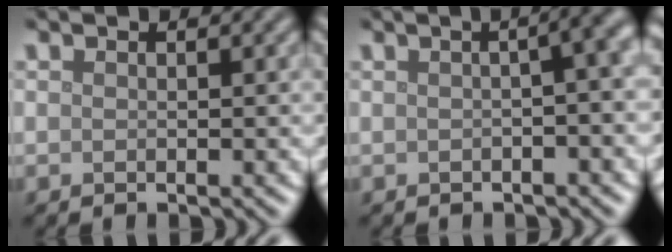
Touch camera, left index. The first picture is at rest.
{"total": 6.9, "force": [0.8, 2.9, 6.2], "torque": [-0.028, 0.029, -0.005]}